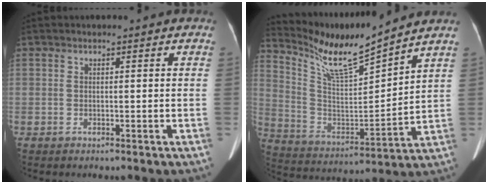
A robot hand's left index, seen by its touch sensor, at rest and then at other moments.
{"total": 12.4, "force": [11.5, -0.4, 4.7], "torque": [-0.108, -0.008, 0.221]}